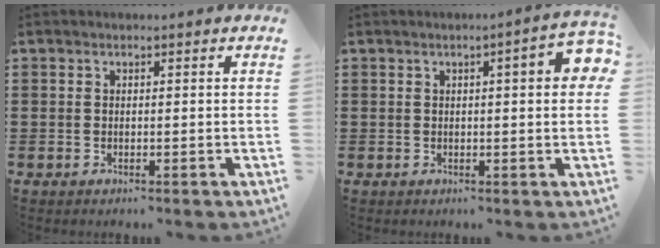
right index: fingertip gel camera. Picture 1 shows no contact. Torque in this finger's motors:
{"motor_torque": [1.09, -0.06, 0.58, 0.05]}